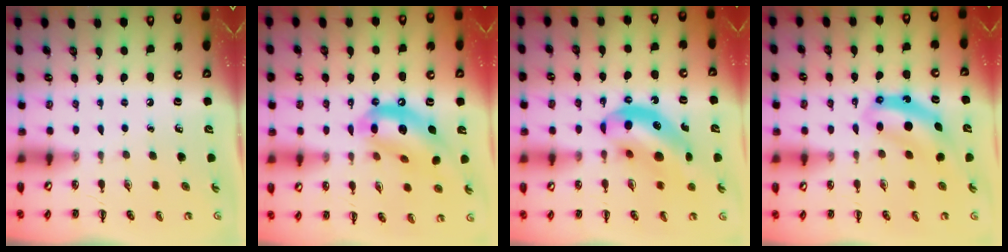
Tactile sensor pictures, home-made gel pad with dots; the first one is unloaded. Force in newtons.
{"total": 13.8, "press": 13.3, "slide": 3.7}
{"total": 14.2, "press": 13.7, "slide": 3.6}
{"total": 7.1, "press": 7.1, "slide": 0.6}